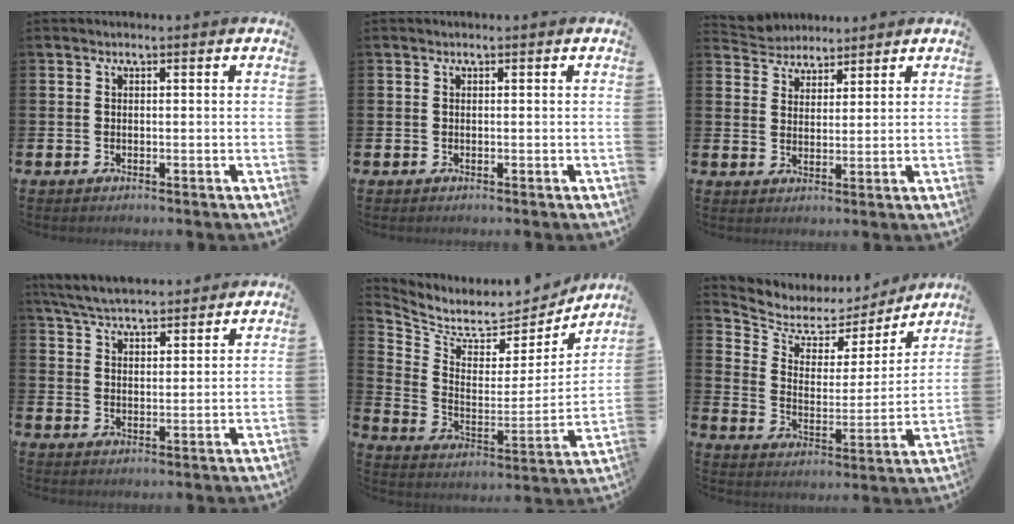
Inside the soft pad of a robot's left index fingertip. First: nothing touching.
{"total": 0.0}
{"total": 3.9, "force": [3.7, 1.2, -0.6], "torque": [-0.011, -0.017, 0.067]}
{"total": 5.7, "force": [5.6, 0.7, 1.0], "torque": [-0.044, -0.023, 0.101]}
{"total": 6.6, "force": [6.2, 2.2, 0.7], "torque": [-0.057, -0.059, 0.102]}
{"total": 5.5, "force": [4.6, 2.8, 1.1], "torque": [-0.057, -0.037, 0.073]}